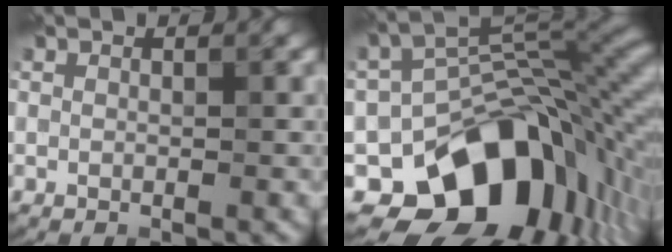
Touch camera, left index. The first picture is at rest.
{"total": 13.4, "force": [-6.4, 8.6, 8.1], "torque": [-0.104, -0.008, -0.111]}